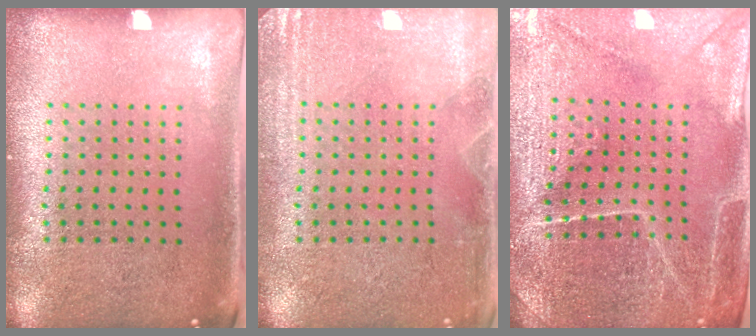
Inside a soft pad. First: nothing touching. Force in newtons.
{"total": 2.7, "press": 2.7, "slide": 0.3}
{"total": 4.1, "press": 4.0, "slide": 1.1}